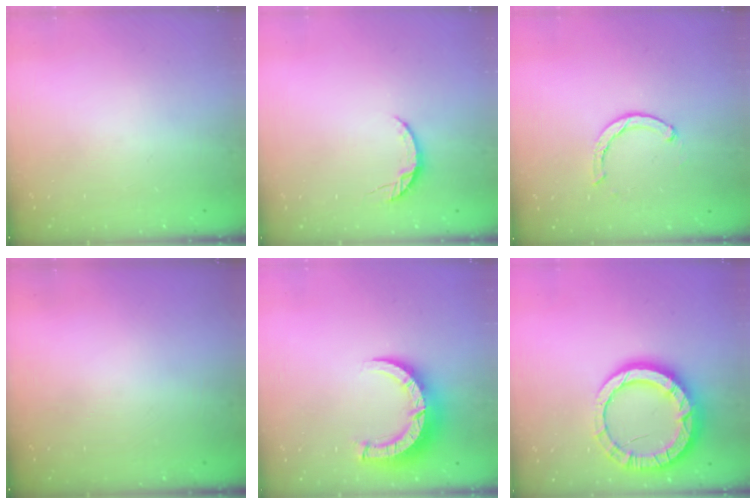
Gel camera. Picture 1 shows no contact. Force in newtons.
{"total": 4.6, "press": 4.6, "slide": 0.6}
{"total": 2.4, "press": 2.4, "slide": 0.1}
{"total": 0.0}
{"total": 8.7, "press": 8.7, "slide": 1.1}
{"total": 17.0, "press": 16.9, "slide": 1.6}